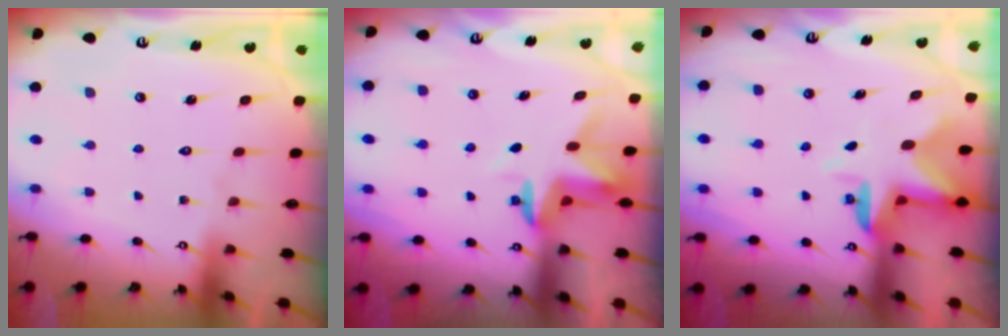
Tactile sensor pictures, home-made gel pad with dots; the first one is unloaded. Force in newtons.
{"total": 3.4, "press": 3.4, "slide": 0.2}
{"total": 4.2, "press": 4.2, "slide": 0.4}